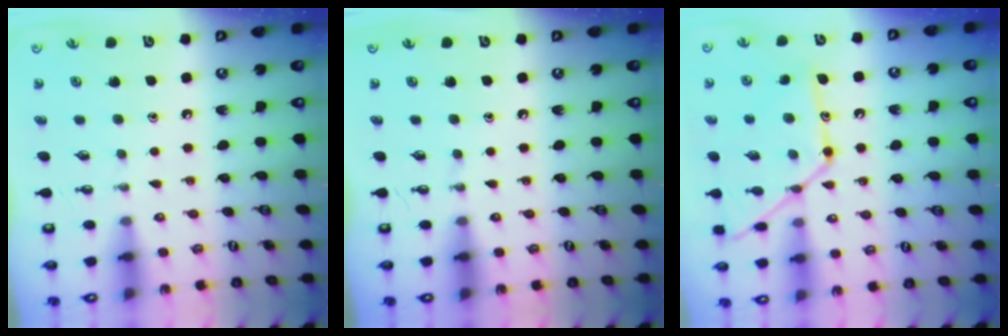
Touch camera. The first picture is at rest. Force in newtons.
{"total": 0.0}
{"total": 16.5, "press": 16.5, "slide": 1.3}